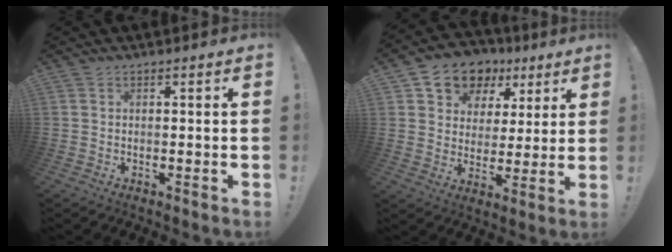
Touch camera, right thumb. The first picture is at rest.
{"total": 11.3, "force": [6.2, 8.6, 3.8], "torque": [-0.061, -0.038, 0.119]}